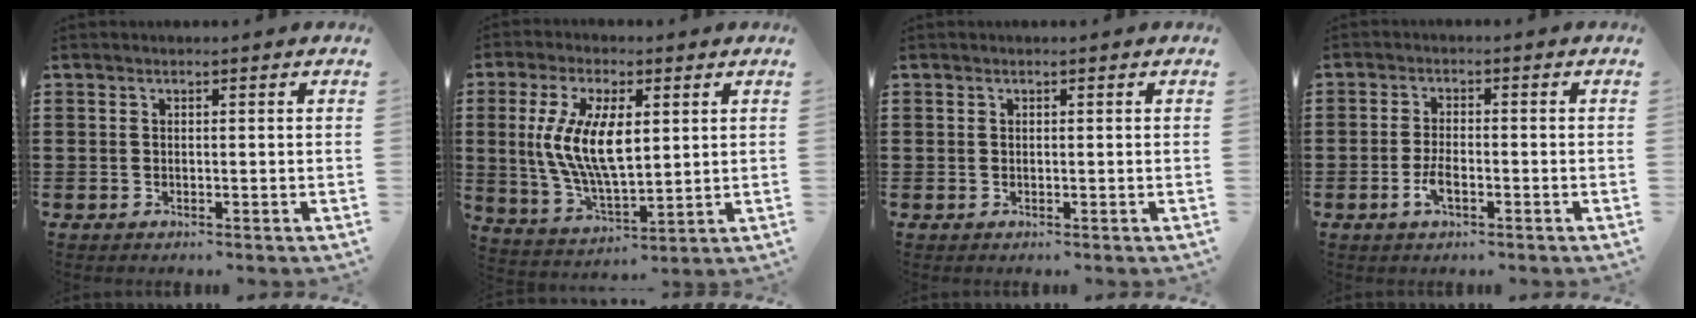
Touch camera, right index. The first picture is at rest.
{"total": 10.9, "force": [1.5, 4.8, 9.7], "torque": [-0.211, 0.003, 0.022]}
{"total": 0.0}
{"total": 3.1, "force": [-1.4, 1.2, 2.5], "torque": [-0.049, 0.002, -0.026]}